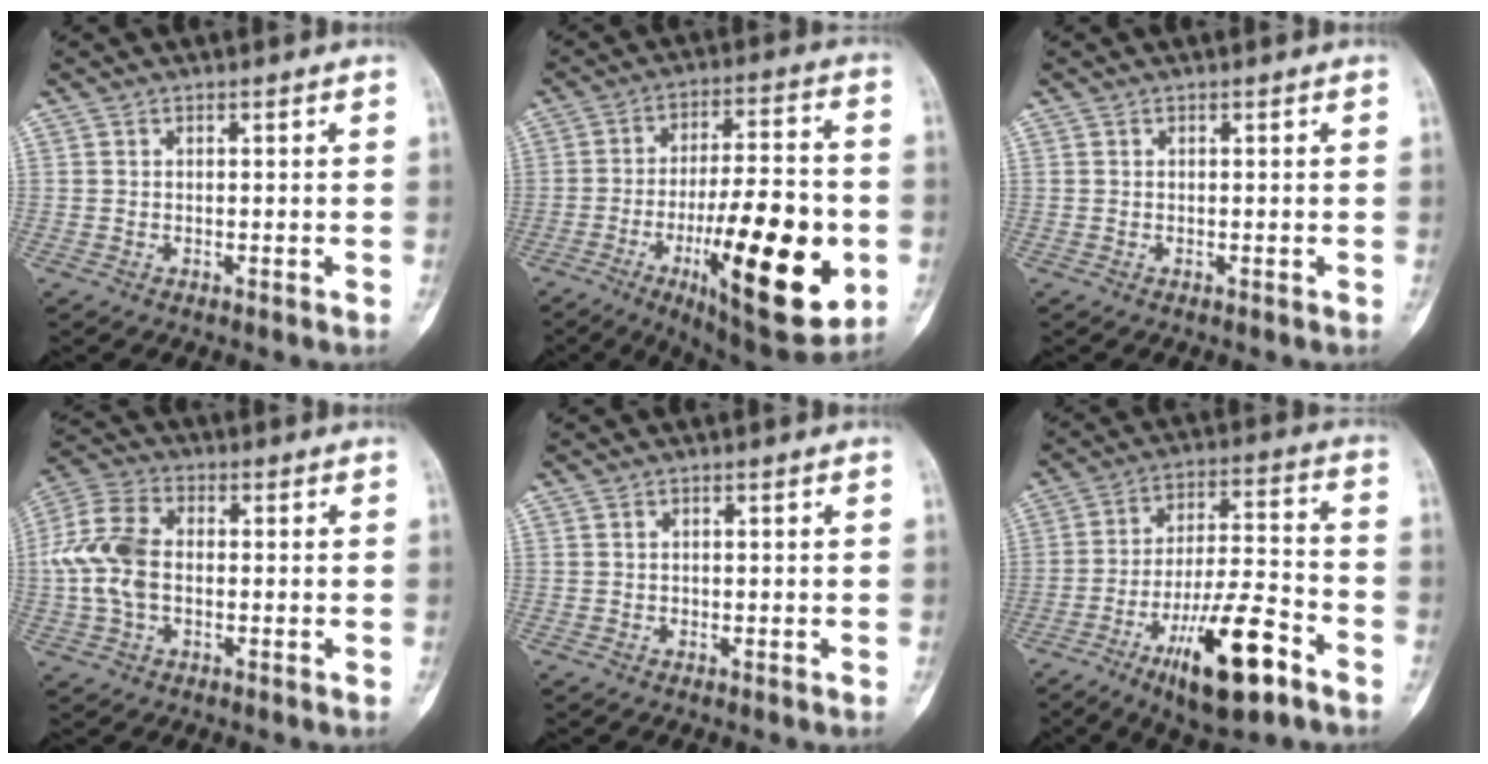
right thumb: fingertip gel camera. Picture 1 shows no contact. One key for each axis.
{"total": 25.3, "fx": -7.2, "fy": 7.7, "fz": 23.0, "tx": -0.327, "ty": 0.008, "tz": -0.094}
{"total": 0.0}
{"total": 10.7, "fx": -0.4, "fy": 6.9, "fz": 8.2, "tx": -0.182, "ty": 0.025, "tz": -0.015}
{"total": 0.0}
{"total": 17.3, "fx": -9.3, "fy": 4.9, "fz": 13.7, "tx": -0.230, "ty": 0.056, "tz": -0.149}